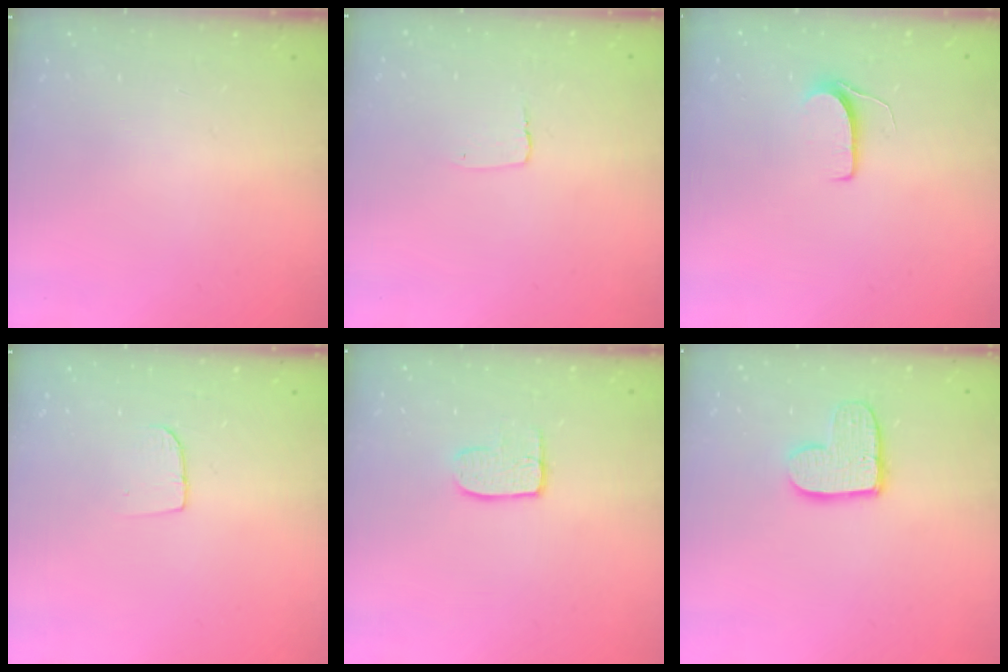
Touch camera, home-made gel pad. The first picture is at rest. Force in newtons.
{"total": 2.7, "press": 2.7, "slide": 0.2}
{"total": 5.9, "press": 5.9, "slide": 0.4}
{"total": 5.6, "press": 5.6, "slide": 0.4}
{"total": 7.0, "press": 7.0, "slide": 0.4}
{"total": 10.9, "press": 10.8, "slide": 0.9}